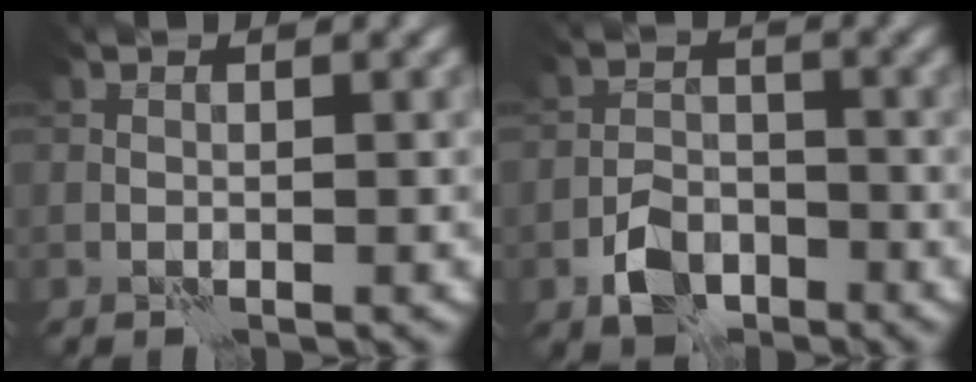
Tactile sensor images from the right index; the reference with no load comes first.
{"total": 4.3, "force": [-2.4, 2.7, 2.2], "torque": [-0.036, 0.000, -0.052]}